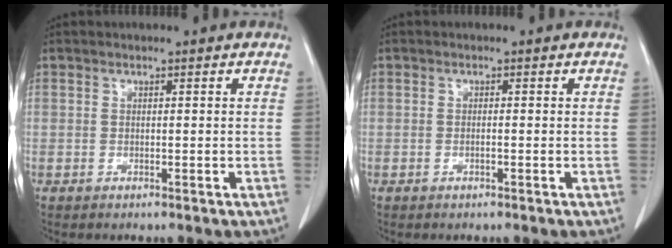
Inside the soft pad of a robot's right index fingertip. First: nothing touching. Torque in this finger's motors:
{"motor_torque": [-0.02, -0.02, -0.03, -0.01]}